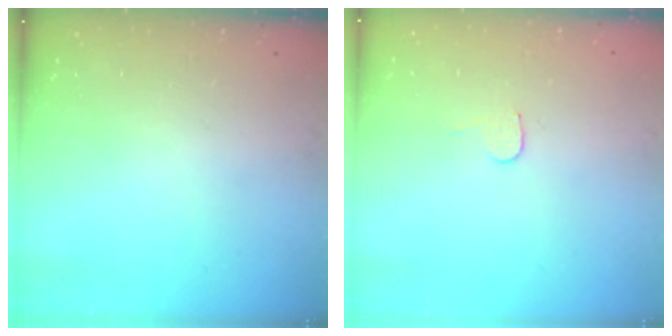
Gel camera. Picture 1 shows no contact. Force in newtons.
{"total": 4.5, "press": 4.5, "slide": 0.4}